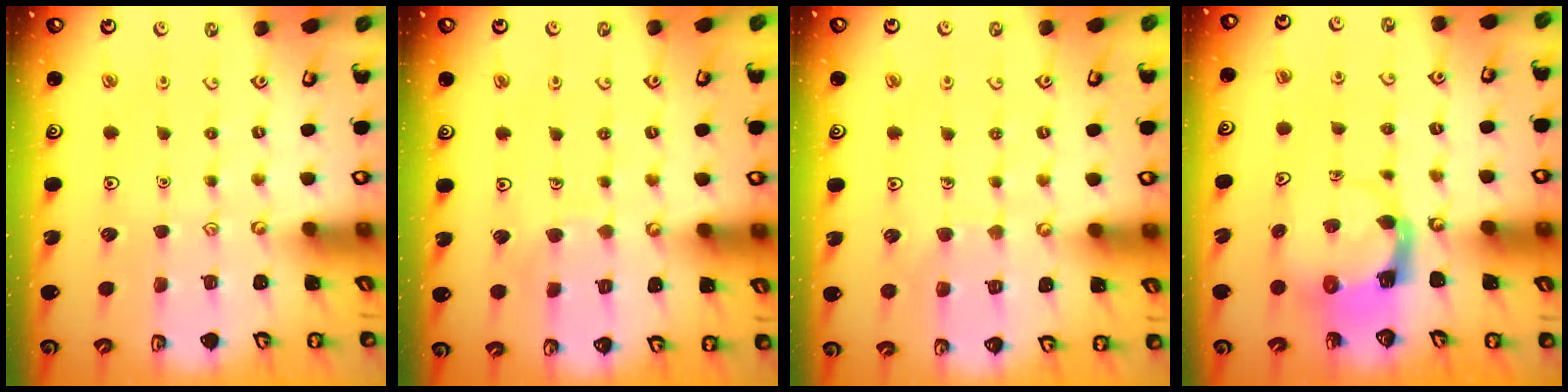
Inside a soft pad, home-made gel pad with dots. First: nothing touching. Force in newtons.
{"total": 5.2, "press": 5.2, "slide": 0.3}
{"total": 5.9, "press": 5.9, "slide": 0.5}
{"total": 4.2, "press": 4.2, "slide": 0.6}